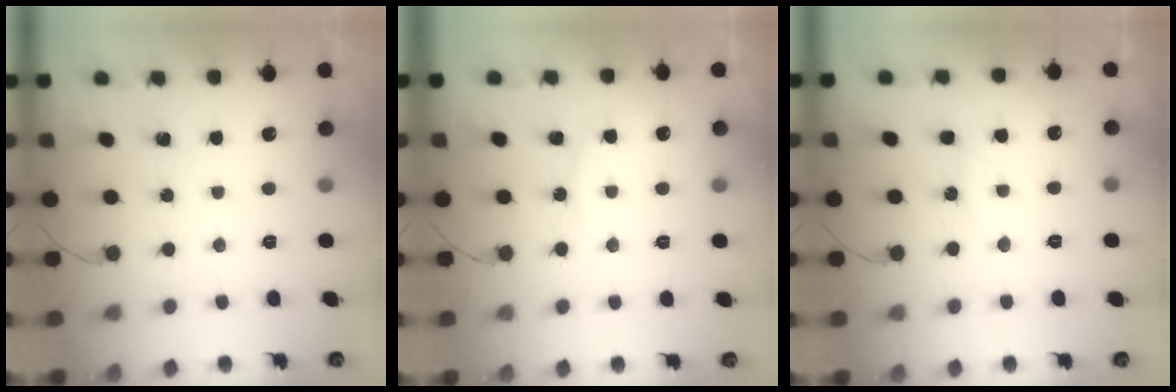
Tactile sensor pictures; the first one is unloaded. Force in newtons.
{"total": 3.8, "press": 3.7, "slide": 0.6}
{"total": 5.9, "press": 5.9, "slide": 0.4}